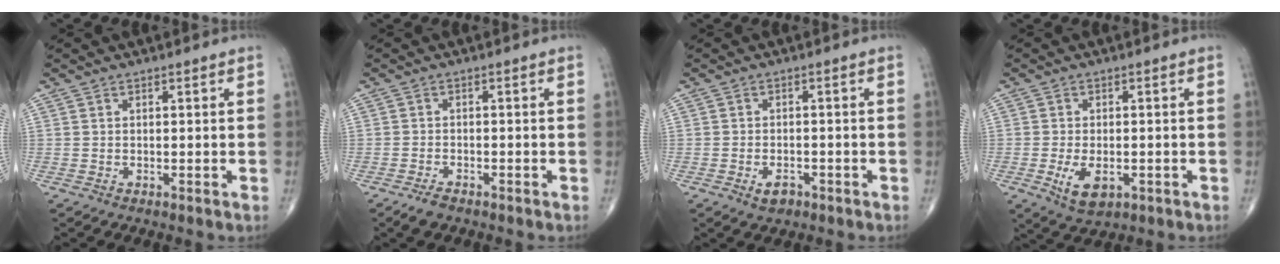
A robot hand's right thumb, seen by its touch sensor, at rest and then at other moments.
{"total": 2.5, "force": [-1.9, 1.0, 1.2], "torque": [-0.026, 0.004, -0.033]}
{"total": 2.9, "force": [-1.6, 1.8, 1.7], "torque": [-0.022, 0.006, -0.022]}
{"total": 6.1, "force": [-1.9, 3.4, 4.7], "torque": [-0.077, -0.004, -0.022]}